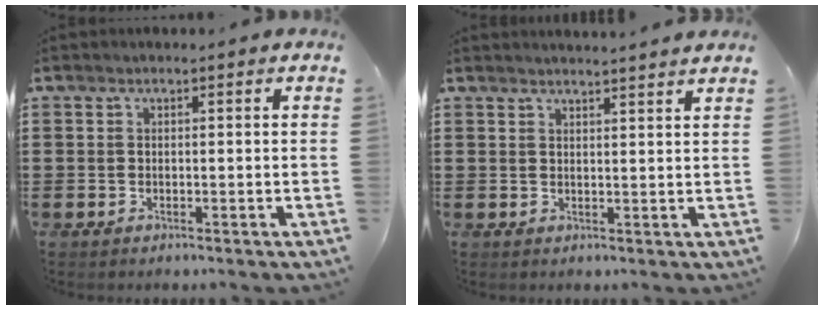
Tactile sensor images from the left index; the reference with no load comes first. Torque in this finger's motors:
{"motor_torque": [0.33, -0.34, 0.29, 0.07]}